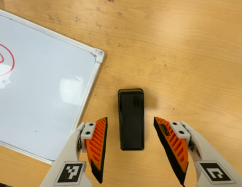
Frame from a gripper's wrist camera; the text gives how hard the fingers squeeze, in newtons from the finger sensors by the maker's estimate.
{"total": 0.0}